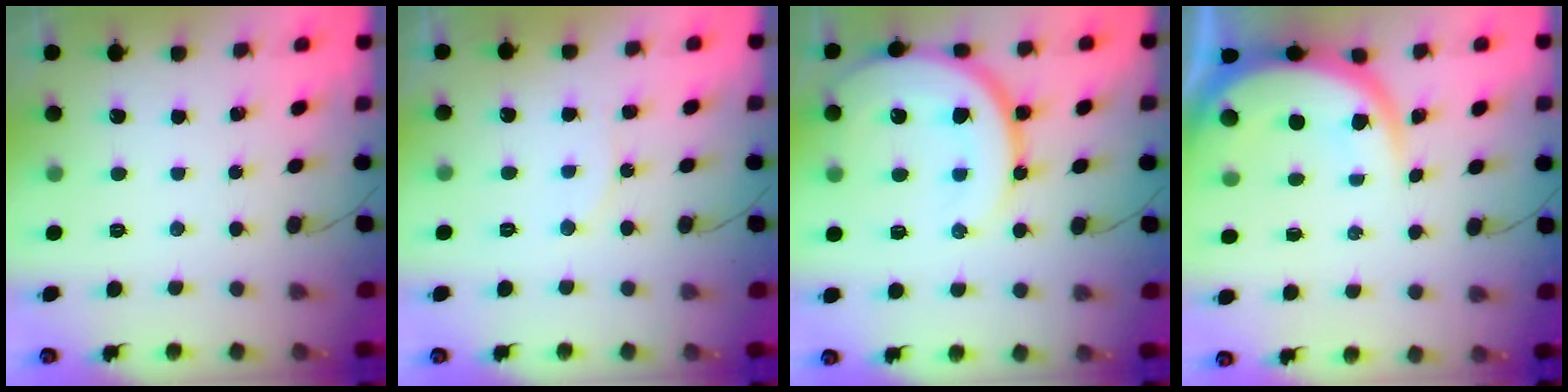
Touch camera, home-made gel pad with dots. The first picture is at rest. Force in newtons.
{"total": 6.0, "press": 5.7, "slide": 1.9}
{"total": 16.8, "press": 16.7, "slide": 1.7}
{"total": 9.9, "press": 9.9, "slide": 1.2}